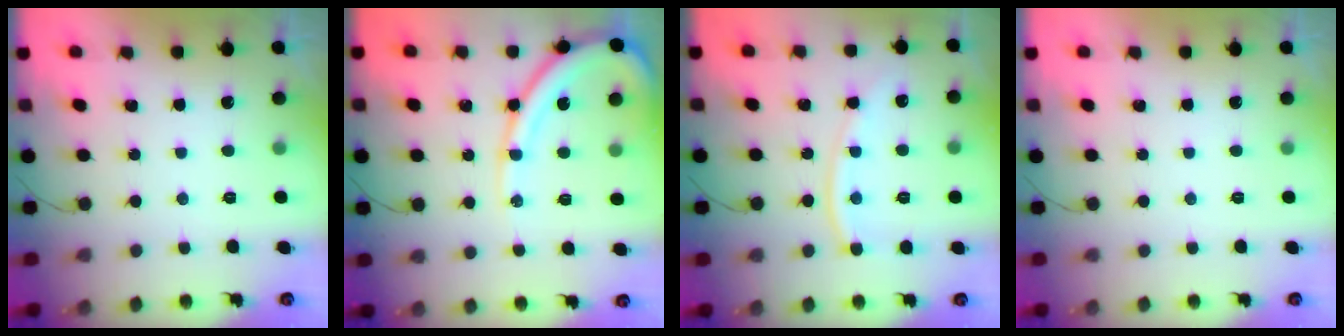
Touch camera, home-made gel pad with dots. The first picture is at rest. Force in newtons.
{"total": 13.3, "press": 13.2, "slide": 1.4}
{"total": 11.2, "press": 11.1, "slide": 1.2}
{"total": 0.0}